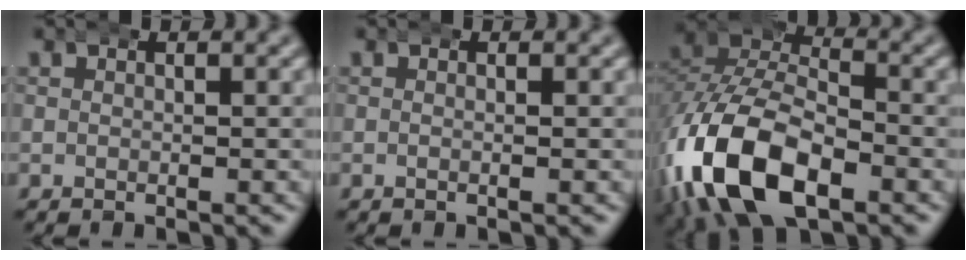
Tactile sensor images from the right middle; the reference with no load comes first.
{"total": 0.7, "force": [-0.1, 0.1, 0.7], "torque": [-0.010, 0.004, -0.006]}
{"total": 13.4, "force": [-3.0, 9.3, 9.2], "torque": [-0.209, -0.049, -0.034]}